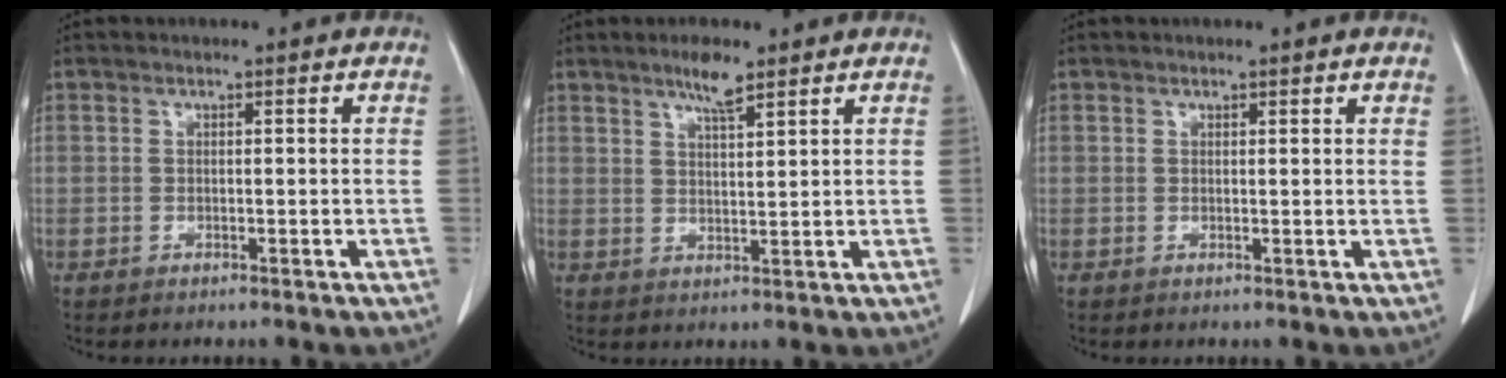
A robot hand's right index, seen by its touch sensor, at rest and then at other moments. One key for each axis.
{"total": 4.2, "fx": 3.1, "fy": 0.6, "fz": 2.8, "tx": -0.051, "ty": 0.001, "tz": 0.055}
{"total": 0.8, "fx": 0.7, "fy": 0.3, "fz": 0.2, "tx": -0.002, "ty": 0.001, "tz": 0.008}